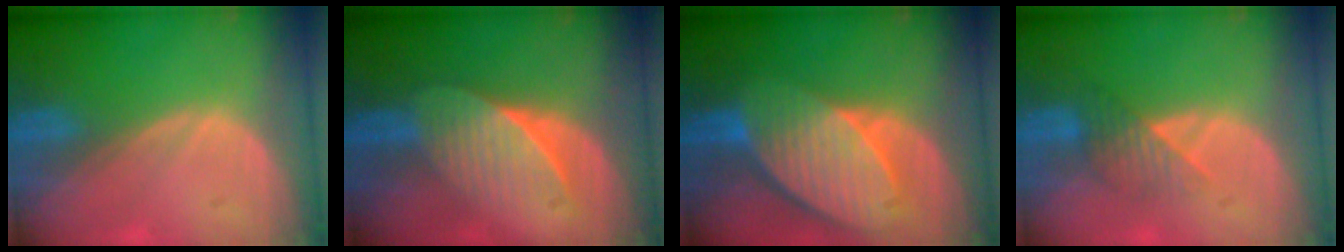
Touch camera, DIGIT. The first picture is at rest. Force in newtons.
{"total": 7.5, "press": 6.6, "slide": 3.6}
{"total": 10.5, "press": 9.1, "slide": 5.1}
{"total": 4.0, "press": 3.6, "slide": 1.7}